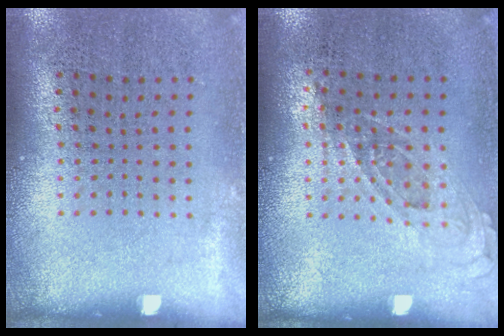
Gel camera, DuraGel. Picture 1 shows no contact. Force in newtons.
{"total": 0.7, "press": 0.7, "slide": 0.3}